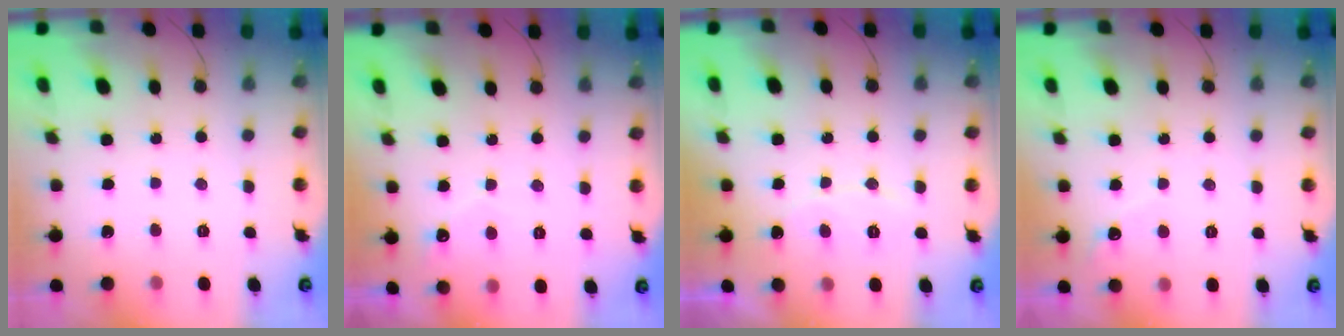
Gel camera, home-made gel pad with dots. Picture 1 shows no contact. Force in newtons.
{"total": 2.7, "press": 2.7, "slide": 0.1}
{"total": 5.7, "press": 5.7, "slide": 0.3}
{"total": 2.8, "press": 2.8, "slide": 0.1}